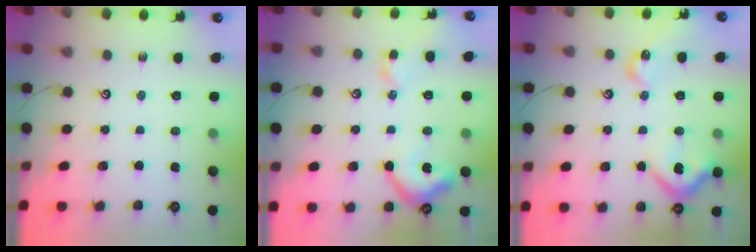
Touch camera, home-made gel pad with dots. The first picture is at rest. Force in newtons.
{"total": 9.3, "press": 9.2, "slide": 1.2}
{"total": 15.1, "press": 15.0, "slide": 1.7}